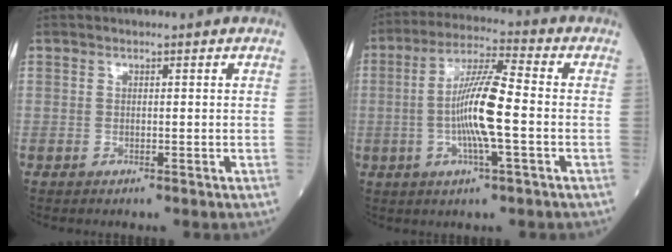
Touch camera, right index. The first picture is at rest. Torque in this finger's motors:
{"motor_torque": [0.52, 0.09, 0.31, 0.21]}